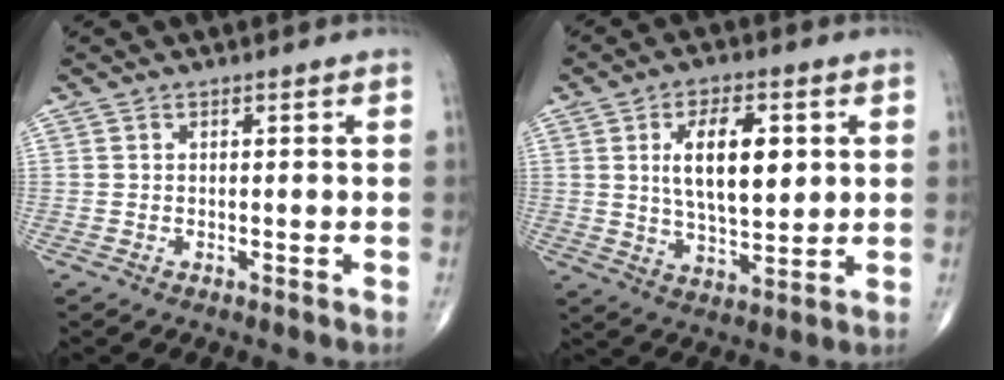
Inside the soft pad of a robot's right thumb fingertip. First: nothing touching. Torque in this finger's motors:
{"motor_torque": [0.15, 0.15, 0.43, 0.21, 0.11]}